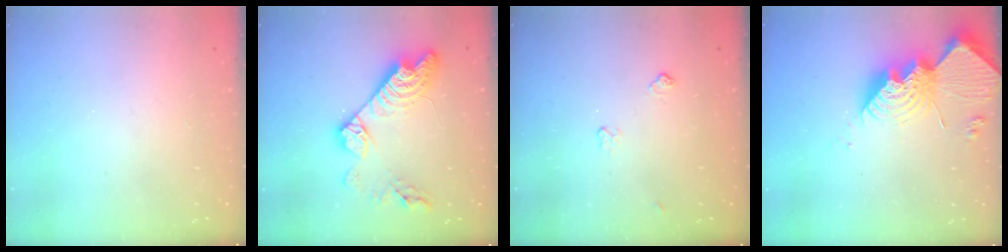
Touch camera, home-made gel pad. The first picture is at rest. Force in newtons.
{"total": 15.9, "press": 15.9, "slide": 0.9}
{"total": 3.9, "press": 3.9, "slide": 0.5}
{"total": 19.5, "press": 19.4, "slide": 1.7}